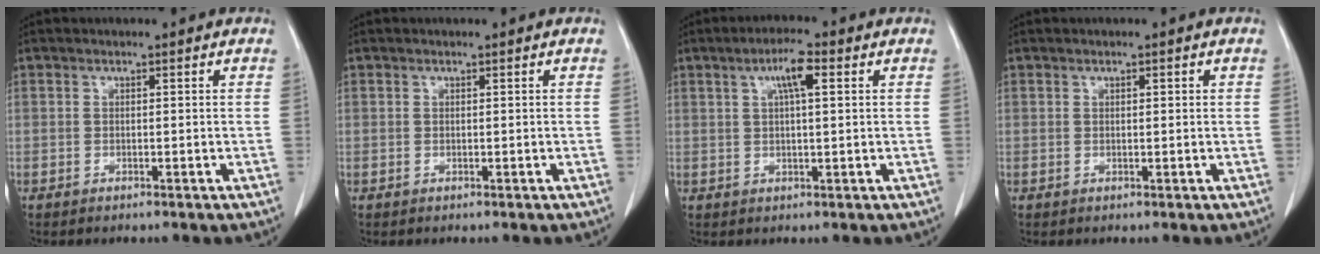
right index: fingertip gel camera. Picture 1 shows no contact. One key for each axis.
{"total": 0.0}
{"total": 5.1, "fx": 1.9, "fy": 1.0, "fz": 4.6, "tx": -0.088, "ty": 0.009, "tz": 0.035}
{"total": 1.2, "fx": 0.4, "fy": 0.5, "fz": 1.0, "tx": -0.022, "ty": 0.002, "tz": 0.008}